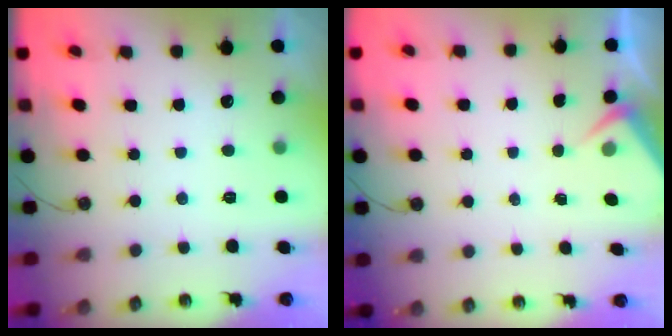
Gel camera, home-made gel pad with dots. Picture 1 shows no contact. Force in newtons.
{"total": 3.2, "press": 3.2, "slide": 0.5}